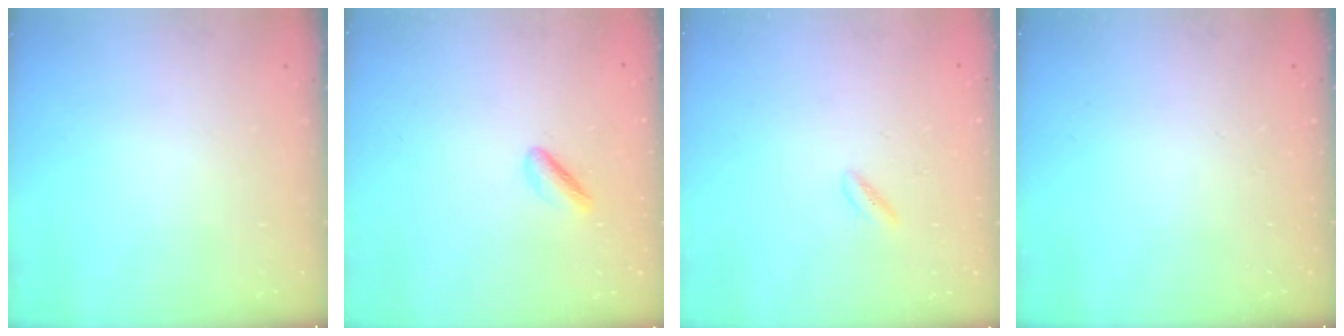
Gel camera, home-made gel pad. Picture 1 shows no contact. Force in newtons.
{"total": 1.9, "press": 1.6, "slide": 1.1}
{"total": 2.1, "press": 2.0, "slide": 0.8}
{"total": 0.0}